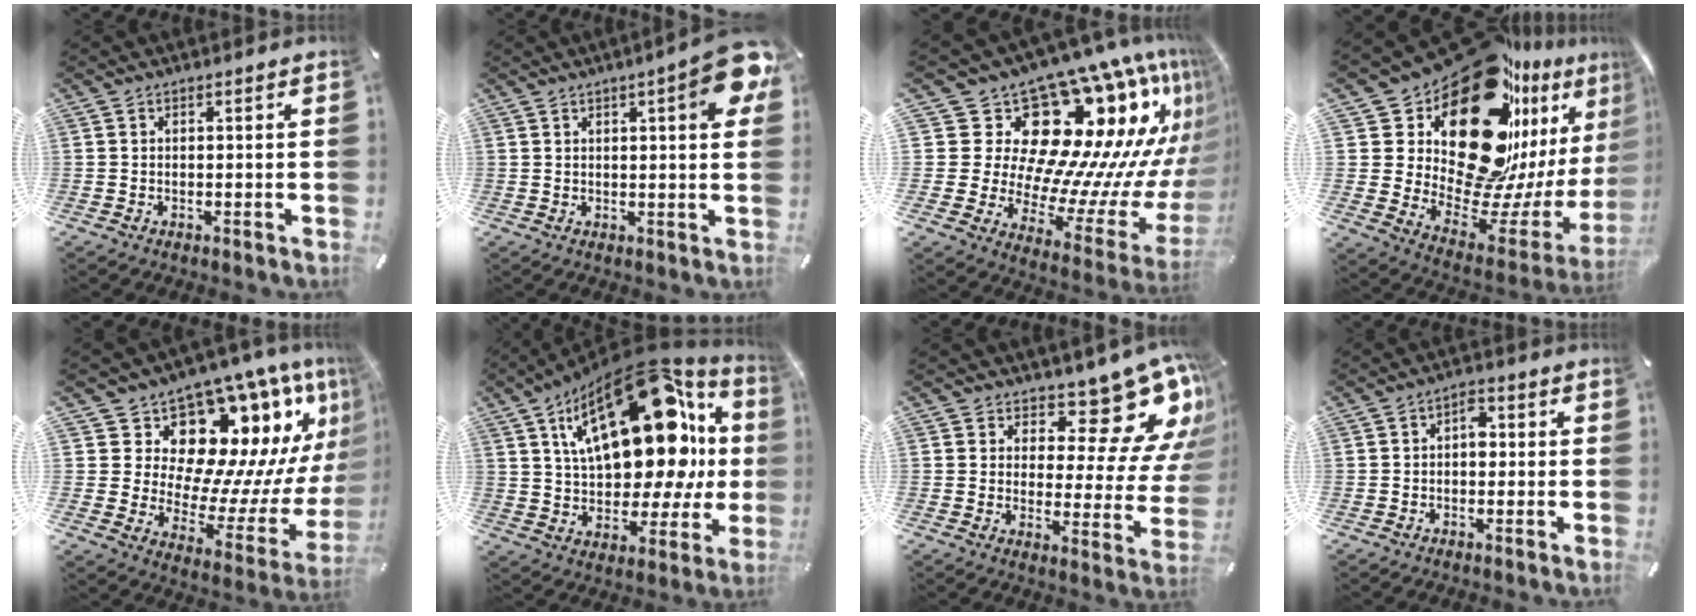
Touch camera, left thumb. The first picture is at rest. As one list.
[{"total": 9.6, "force": [4.2, 2.0, 8.4], "torque": [-0.111, -0.021, 0.064]}, {"total": 27.1, "force": [14.3, 14.6, 17.9], "torque": [-0.247, -0.196, 0.289]}, {"total": 30.2, "force": [17.3, 15.7, 19.1], "torque": [-0.269, -0.193, 0.334]}, {"total": 15.3, "force": [11.2, 8.4, 6.2], "torque": [-0.056, -0.143, 0.192]}, {"total": 29.7, "force": [9.7, 15.5, 23.4], "torque": [-0.363, -0.070, 0.163]}, {"total": 15.1, "force": [10.7, 7.3, 7.8], "torque": [-0.100, -0.105, 0.180]}, {"total": 3.5, "force": [-0.3, 2.2, 2.7], "torque": [-0.046, 0.010, -0.010]}]